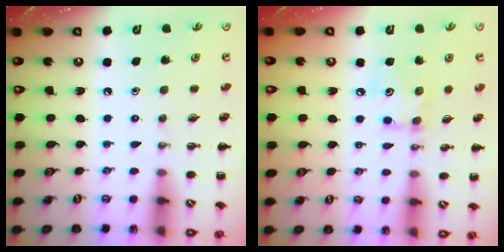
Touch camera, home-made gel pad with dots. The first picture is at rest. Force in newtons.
{"total": 6.3, "press": 6.3, "slide": 0.3}